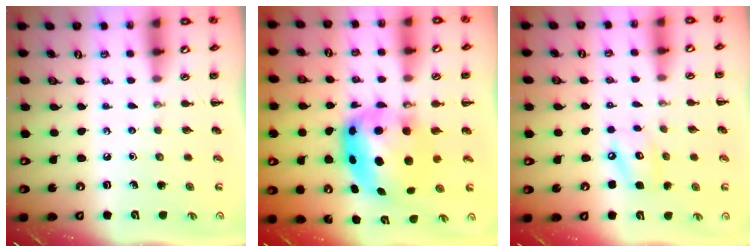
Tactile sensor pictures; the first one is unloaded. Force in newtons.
{"total": 8.6, "press": 8.4, "slide": 2.1}
{"total": 8.5, "press": 8.4, "slide": 1.4}